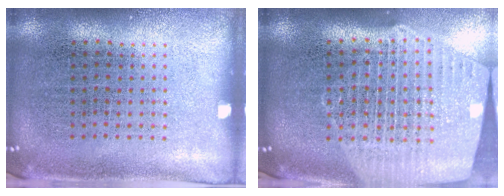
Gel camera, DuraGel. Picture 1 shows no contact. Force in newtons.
{"total": 2.7, "press": 2.3, "slide": 1.4}